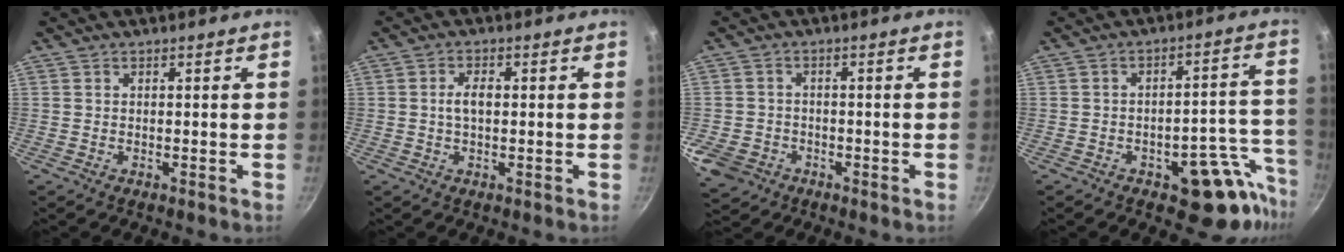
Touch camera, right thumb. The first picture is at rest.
{"total": 3.2, "force": [0.2, 1.7, 2.7], "torque": [-0.054, 0.007, 0.001]}
{"total": 6.8, "force": [-3.0, 5.6, 2.2], "torque": [-0.051, 0.012, -0.044]}
{"total": 12.4, "force": [-7.3, 5.3, 8.6], "torque": [-0.056, 0.076, -0.091]}